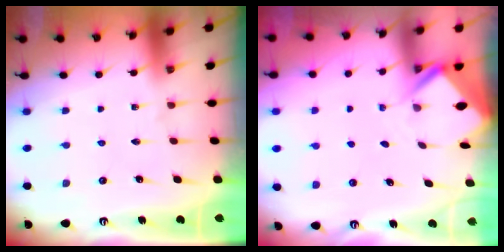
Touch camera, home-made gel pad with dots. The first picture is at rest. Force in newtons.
{"total": 2.6, "press": 2.6, "slide": 0.1}